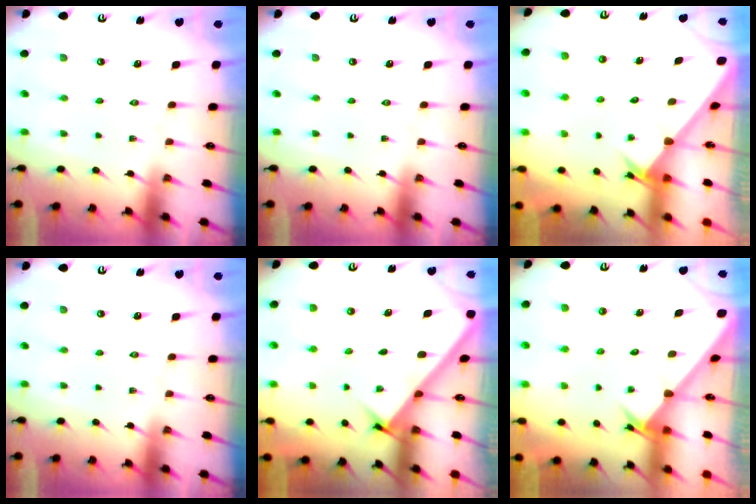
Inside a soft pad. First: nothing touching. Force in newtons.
{"total": 0.0}
{"total": 2.2, "press": 2.2, "slide": 0.1}
{"total": 0.0}
{"total": 2.8, "press": 2.7, "slide": 0.4}
{"total": 2.4, "press": 2.4, "slide": 0.2}